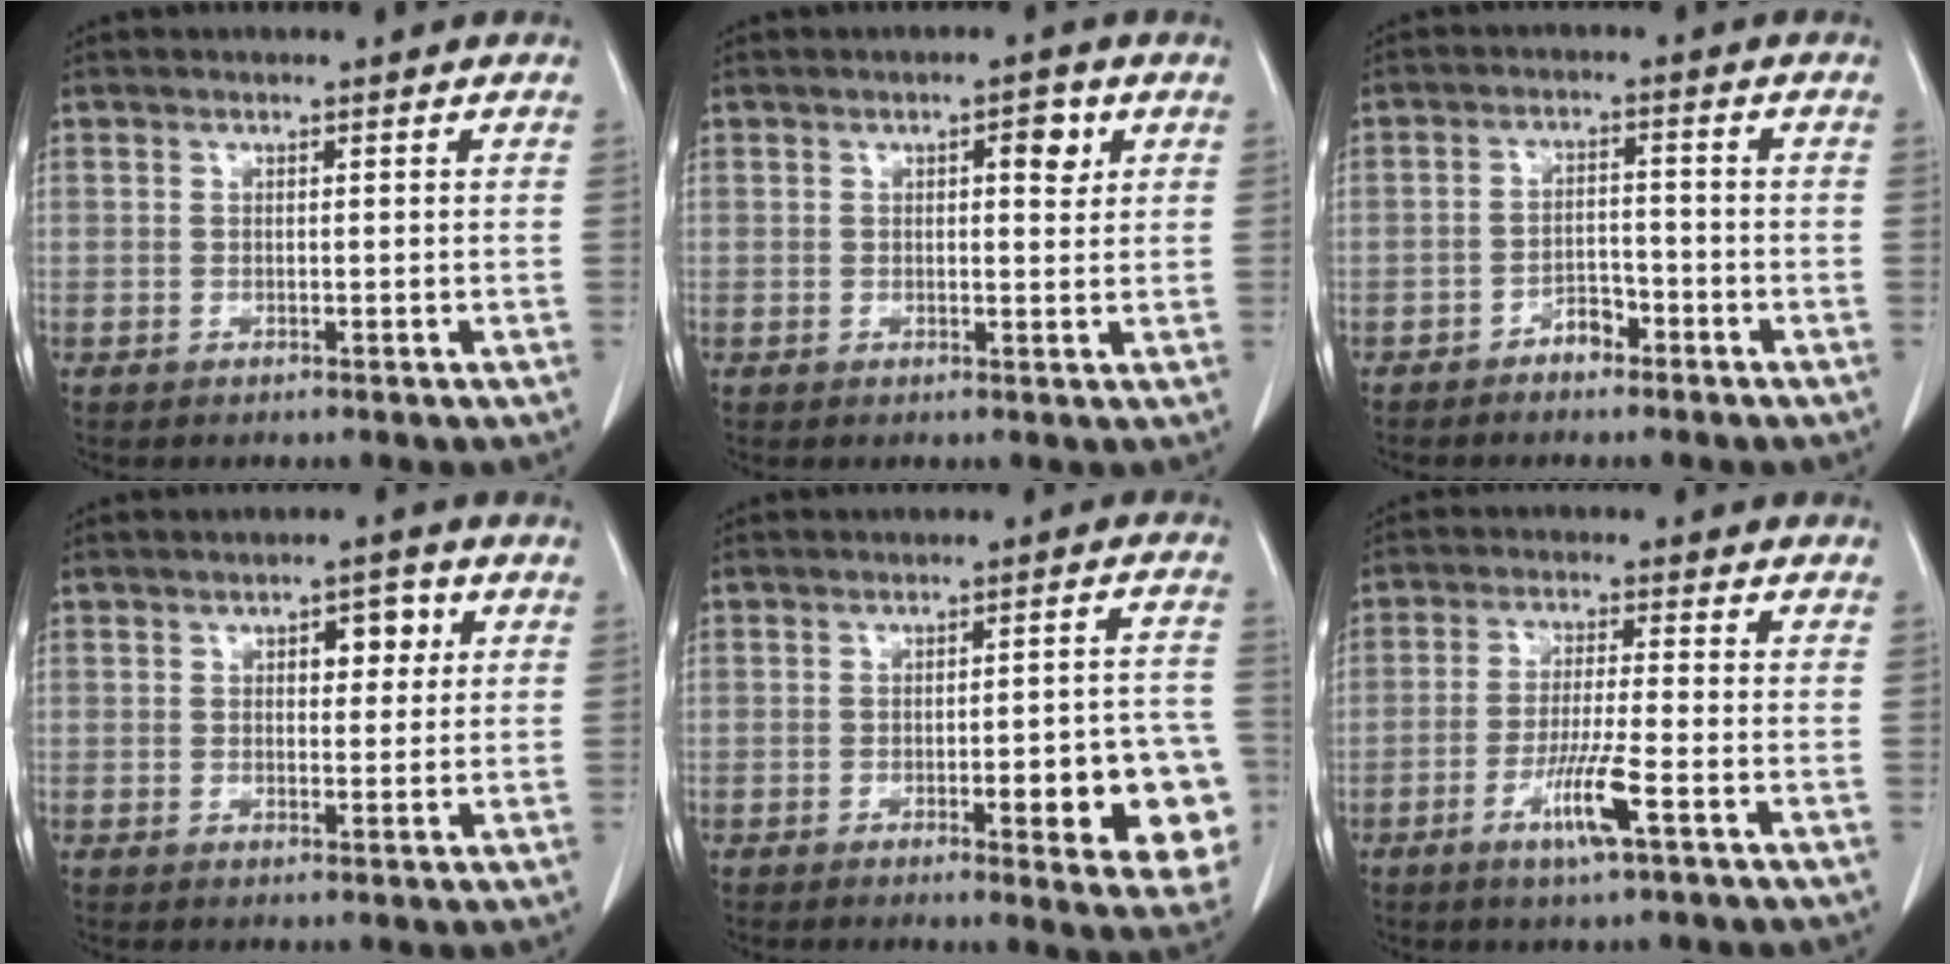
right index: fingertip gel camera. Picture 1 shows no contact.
{"total": 3.2, "force": [1.3, 1.1, 2.7], "torque": [-0.036, 0.001, 0.016]}
{"total": 3.3, "force": [-2.4, 1.5, 1.6], "torque": [-0.023, 0.007, -0.040]}
{"total": 4.0, "force": [1.5, 2.0, 3.2], "torque": [-0.040, 0.009, 0.019]}
{"total": 14.0, "force": [-4.3, 2.9, 13.0], "torque": [-0.089, 0.019, -0.042]}
{"total": 6.9, "force": [-3.3, -0.2, 6.1], "torque": [-0.116, -0.013, -0.062]}